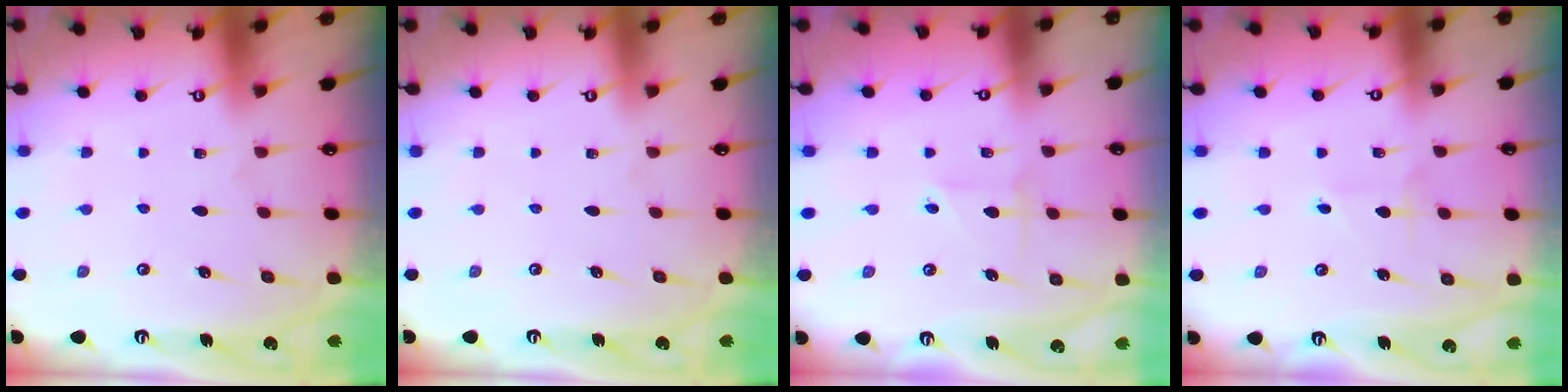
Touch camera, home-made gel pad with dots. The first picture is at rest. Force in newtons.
{"total": 0.0}
{"total": 2.7, "press": 2.6, "slide": 0.3}
{"total": 1.4, "press": 1.4, "slide": 0.1}